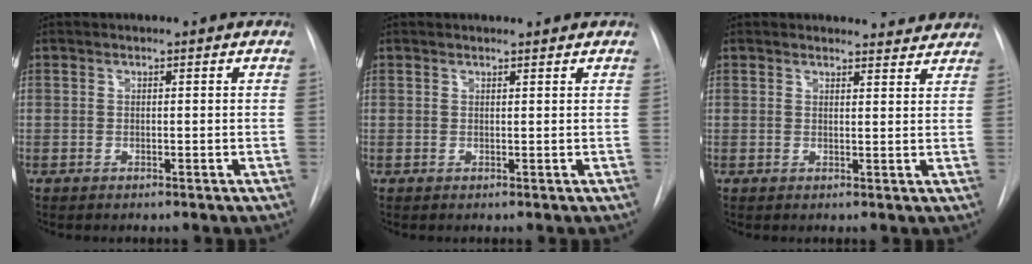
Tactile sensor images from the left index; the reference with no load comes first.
{"total": 1.4, "force": [1.4, 0.1, 0.0], "torque": [-0.010, 0.002, 0.020]}
{"total": 4.4, "force": [4.3, 1.0, -0.2], "torque": [0.006, -0.008, 0.035]}